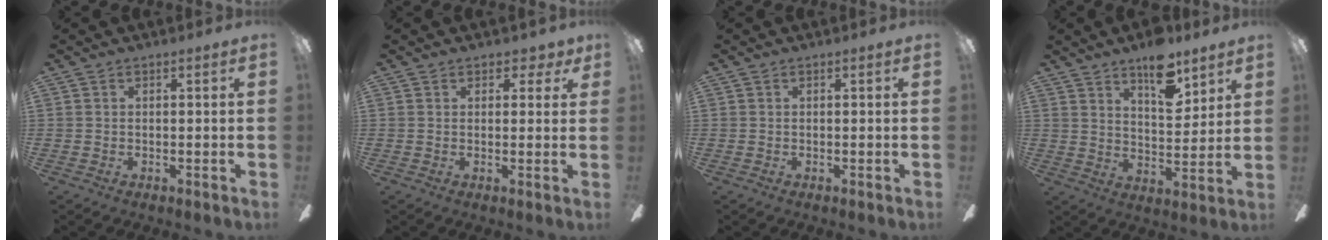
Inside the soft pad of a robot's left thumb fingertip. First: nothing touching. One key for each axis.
{"total": 2.7, "fx": 1.8, "fy": 1.7, "fz": 1.2, "tx": -0.002, "ty": -0.004, "tz": 0.028}
{"total": 0.0}
{"total": 11.7, "fx": 8.2, "fy": 4.9, "fz": 6.8, "tx": -0.097, "ty": -0.039, "tz": 0.141}